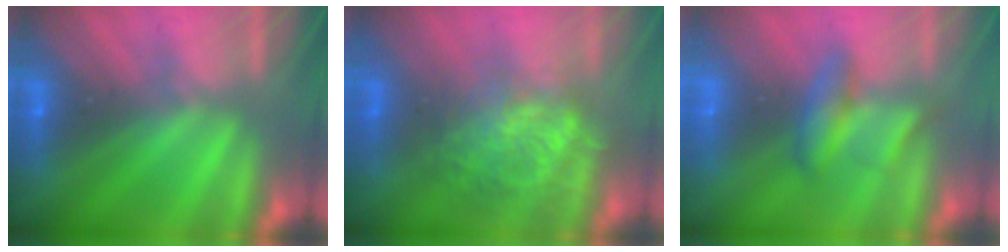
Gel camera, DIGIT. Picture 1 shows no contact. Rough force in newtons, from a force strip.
{"total": 3.5}
{"total": 2.2}